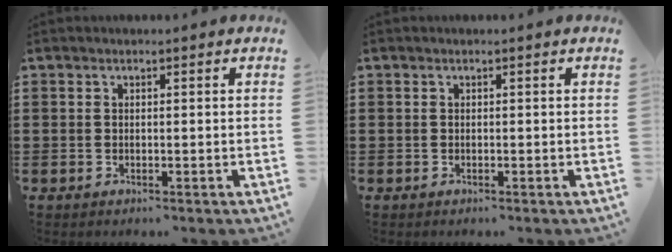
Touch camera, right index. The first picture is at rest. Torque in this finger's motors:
{"motor_torque": [0.00, 0.00, 0.00, 0.00]}